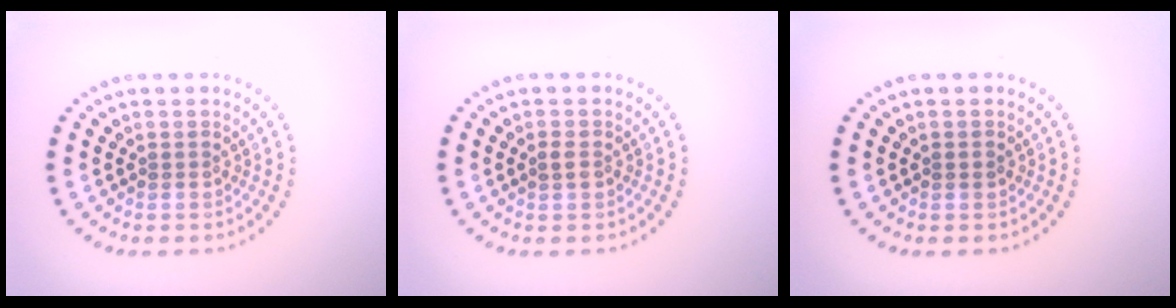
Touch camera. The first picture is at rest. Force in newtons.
{"total": 1.0, "press": 1.0, "slide": 0.2}
{"total": 0.7, "press": 0.7, "slide": 0.2}